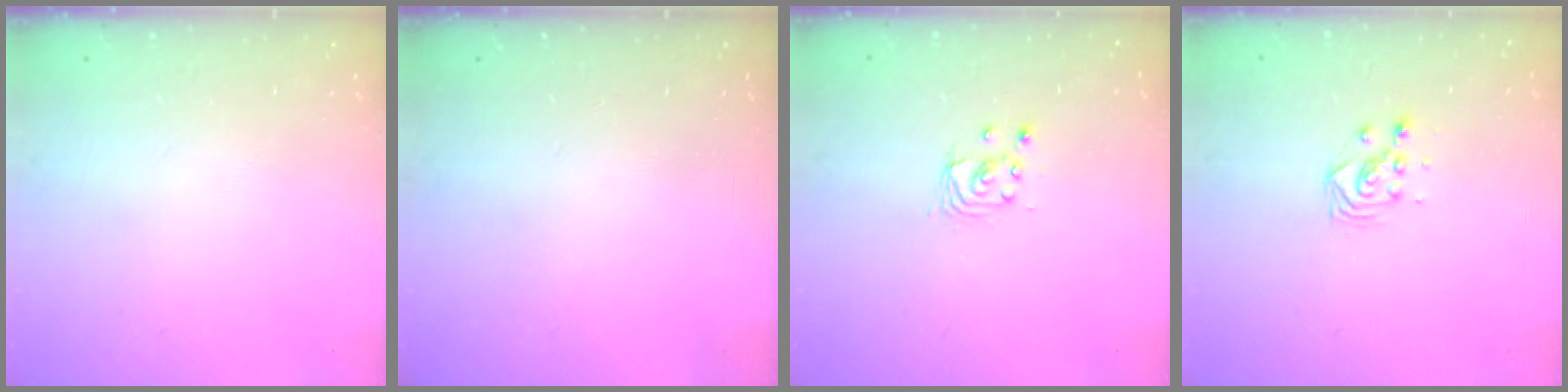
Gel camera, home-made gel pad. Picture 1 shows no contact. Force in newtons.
{"total": 0.0}
{"total": 2.8, "press": 2.8, "slide": 0.1}
{"total": 3.5, "press": 3.5, "slide": 0.2}